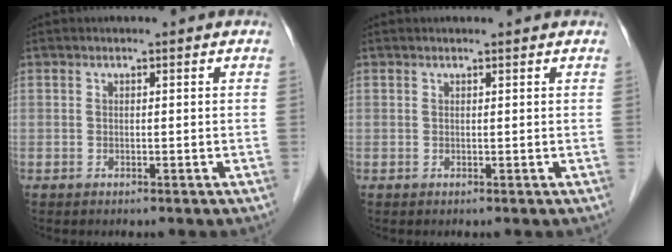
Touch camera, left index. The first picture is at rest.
{"total": 1.0, "force": [1.0, 0.0, 0.2], "torque": [-0.009, 0.008, 0.014]}